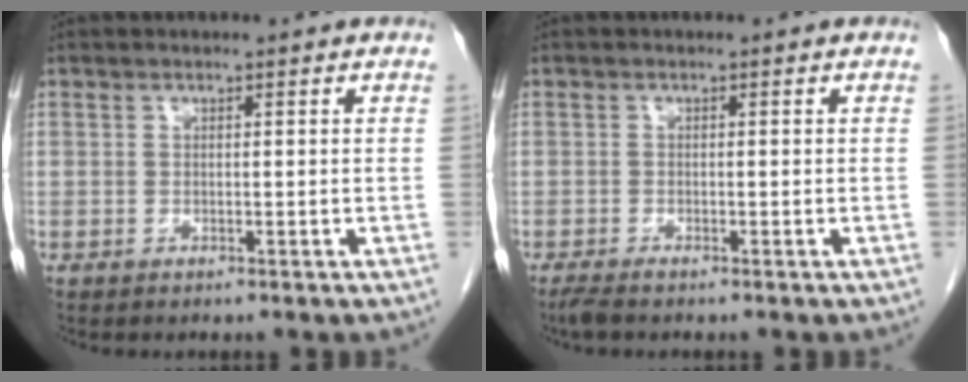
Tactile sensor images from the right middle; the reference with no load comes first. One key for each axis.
{"total": 1.8, "fx": -1.5, "fy": 0.1, "fz": 1.0, "tx": -0.023, "ty": -0.006, "tz": -0.029}